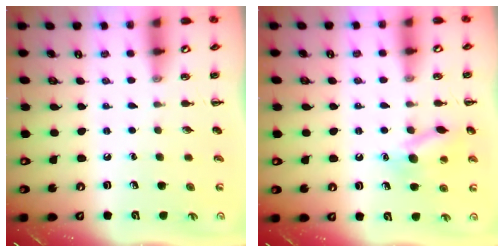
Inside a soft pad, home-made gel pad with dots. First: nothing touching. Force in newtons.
{"total": 12.0, "press": 11.9, "slide": 1.8}